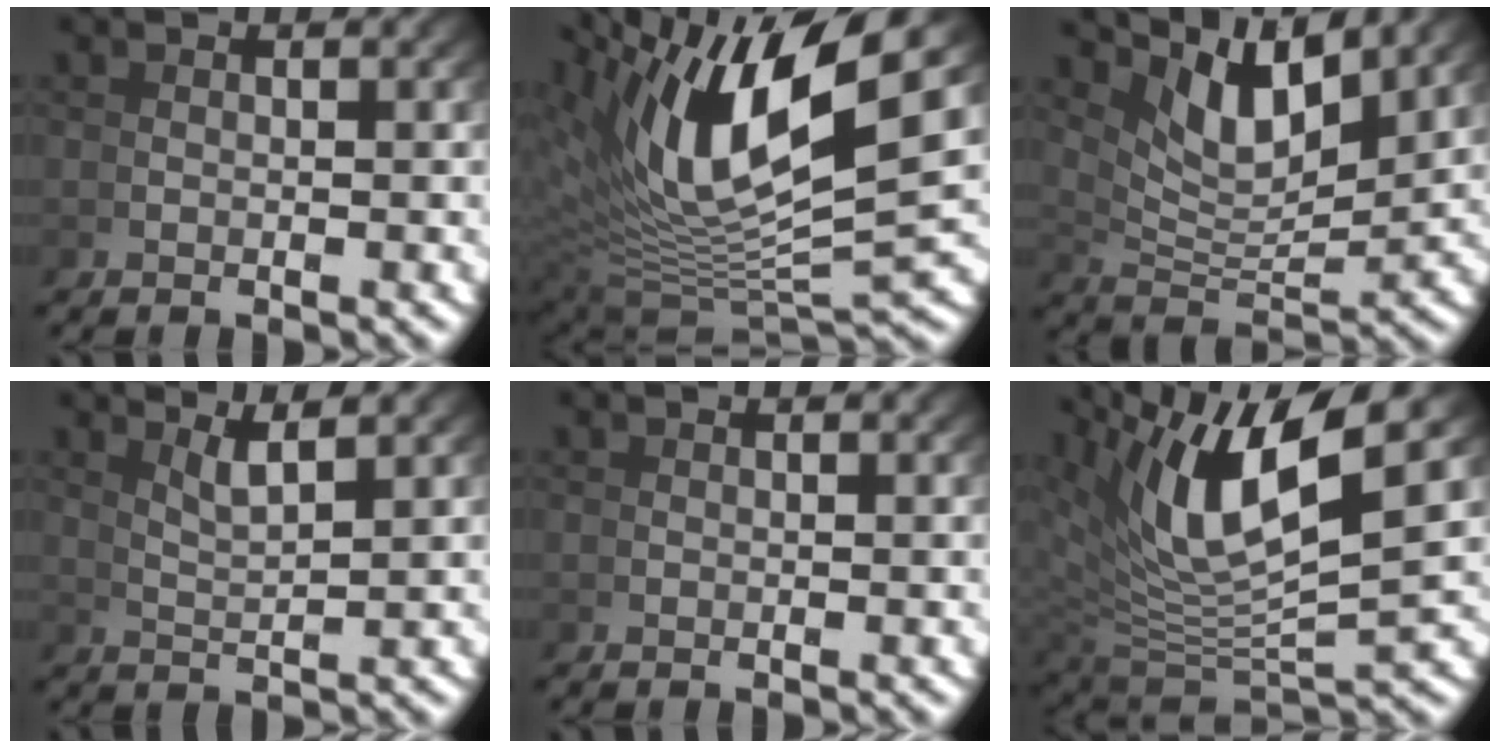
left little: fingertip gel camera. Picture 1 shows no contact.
{"total": 14.1, "force": [3.8, 6.7, 11.8], "torque": [-0.226, -0.007, 0.075]}
{"total": 7.5, "force": [4.2, 2.7, 5.6], "torque": [-0.090, -0.001, 0.082]}
{"total": 2.7, "force": [2.2, -0.6, 1.5], "torque": [-0.025, -0.003, 0.045]}
{"total": 0.0}
{"total": 11.2, "force": [3.7, 5.3, 9.2], "torque": [-0.187, -0.010, 0.075]}